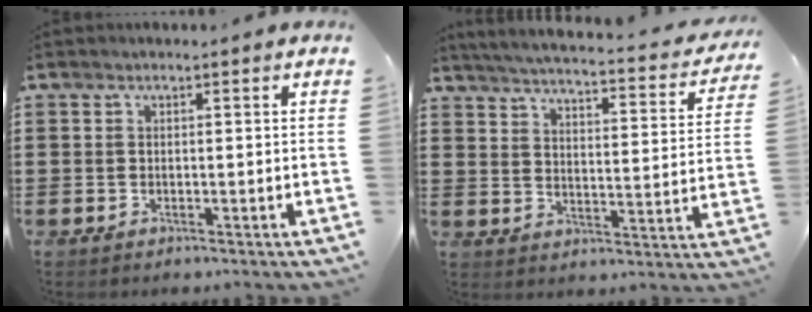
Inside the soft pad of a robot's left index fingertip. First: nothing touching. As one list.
[{"total": 3.7, "force": [3.5, -0.5, 1.2], "torque": [-0.044, -0.033, 0.052]}]